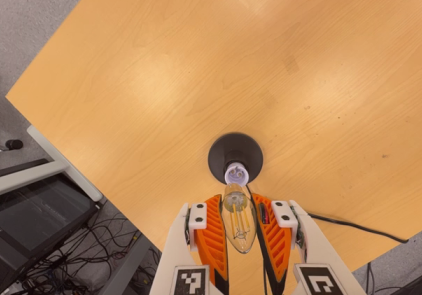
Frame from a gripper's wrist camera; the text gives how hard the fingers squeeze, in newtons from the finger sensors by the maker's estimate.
{"total": 19.9, "left": 21.1, "right": 18.7}